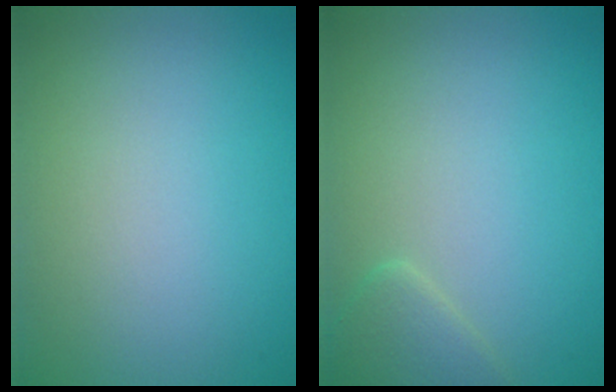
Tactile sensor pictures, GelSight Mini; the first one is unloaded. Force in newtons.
{"total": 1.9, "press": 1.9, "slide": 0.1}